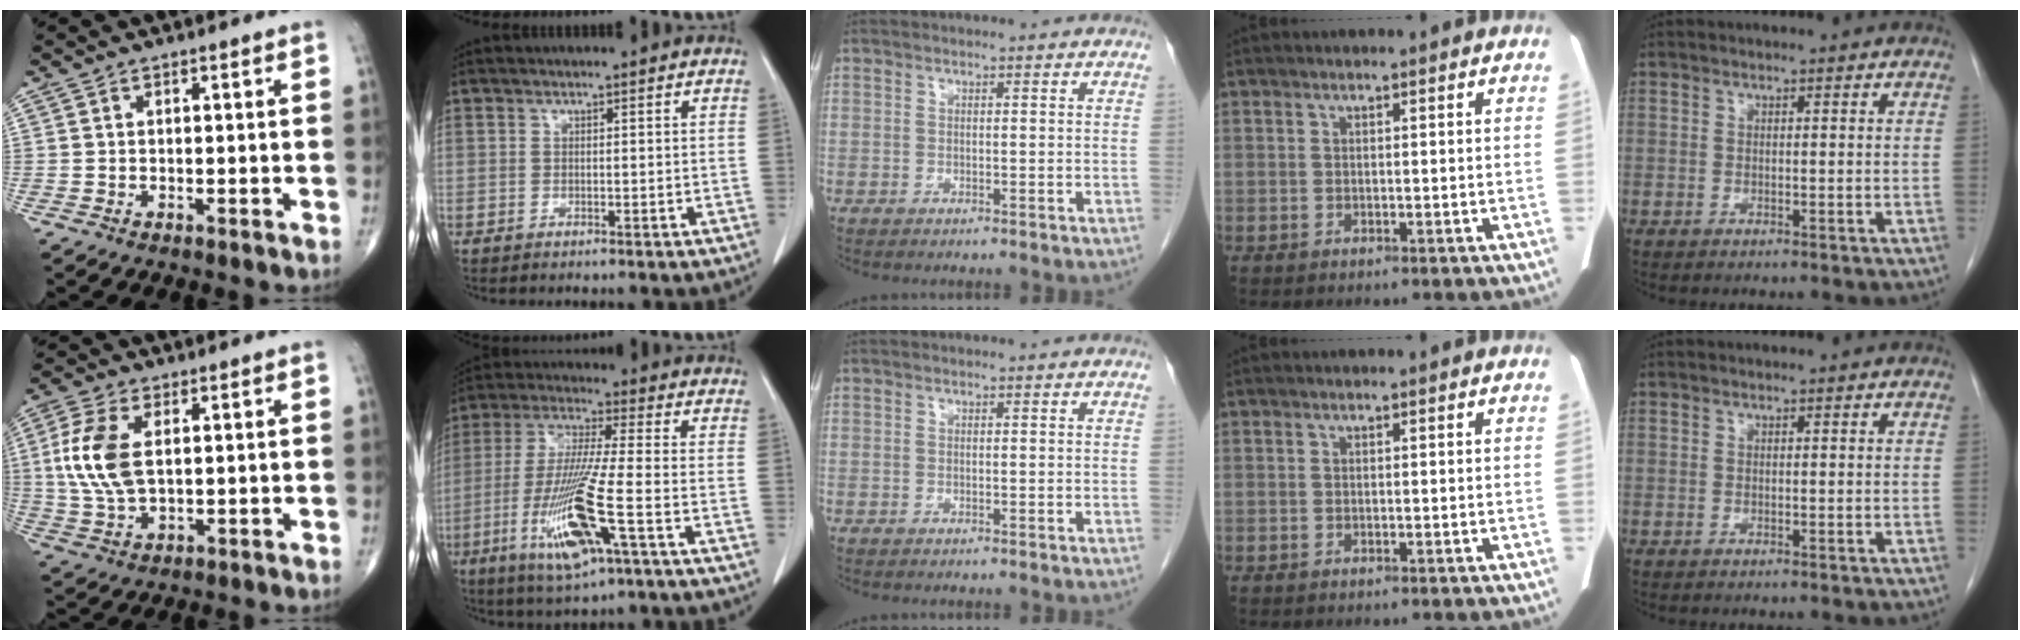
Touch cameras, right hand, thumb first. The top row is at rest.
{"thumb": {"total": 10.7, "force": [1.8, 5.7, 8.9], "torque": [-0.202, -0.006, 0.035]}, "index": {"total": 11.2, "force": [-4.4, 0.2, 10.3], "torque": [-0.207, -0.020, -0.084]}}